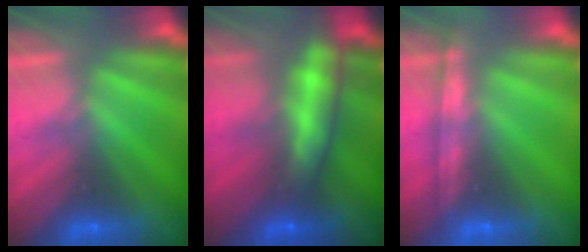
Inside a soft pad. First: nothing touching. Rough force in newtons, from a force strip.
{"total": 9.7}
{"total": 1.2}